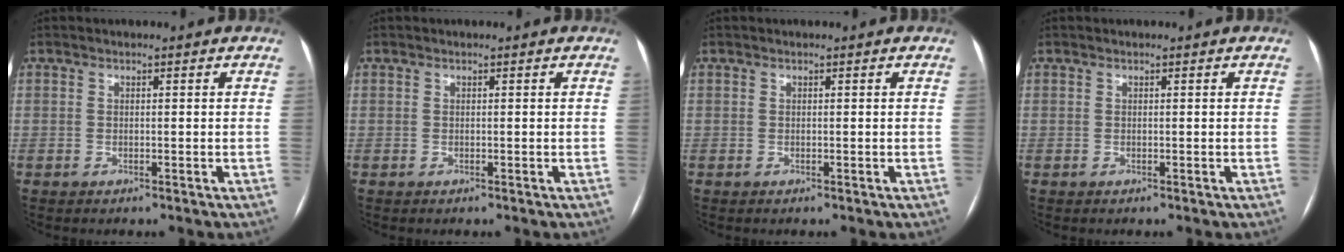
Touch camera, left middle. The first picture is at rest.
{"total": 0.0}
{"total": 0.0}
{"total": 0.0}